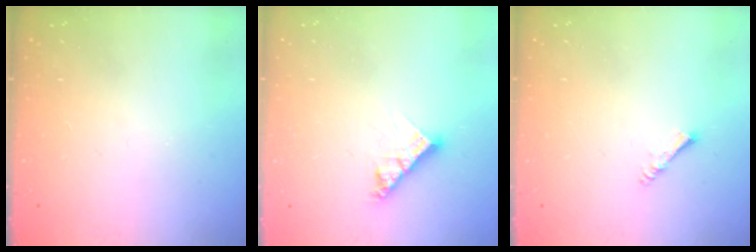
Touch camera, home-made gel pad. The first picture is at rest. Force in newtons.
{"total": 8.8, "press": 8.7, "slide": 0.8}
{"total": 1.4, "press": 1.4, "slide": 0.3}